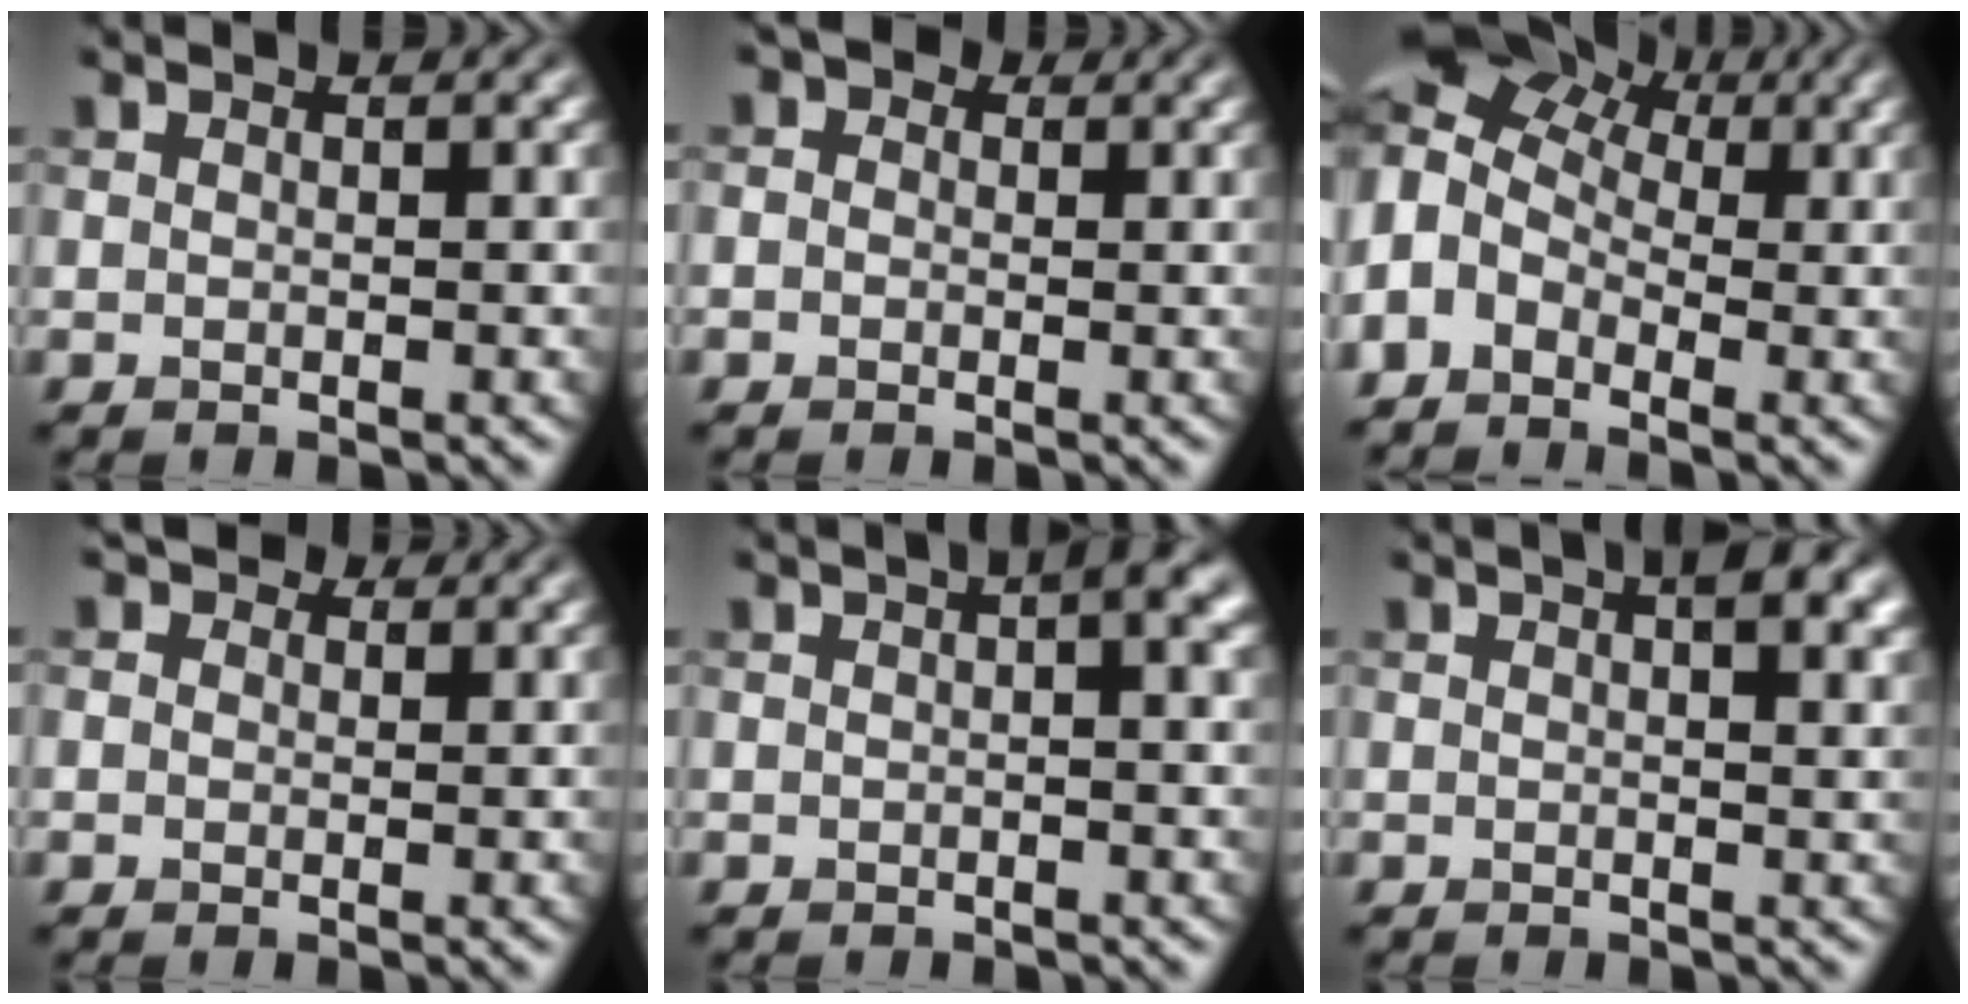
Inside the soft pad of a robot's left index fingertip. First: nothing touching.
{"total": 2.4, "force": [0.7, 2.0, 1.2], "torque": [-0.013, 0.007, -0.019]}
{"total": 8.9, "force": [1.5, 6.6, 5.7], "torque": [-0.117, 0.031, 0.012]}
{"total": 2.5, "force": [1.3, 1.8, 1.1], "torque": [-0.025, -0.001, 0.003]}
{"total": 3.0, "force": [0.9, 0.5, 2.8], "torque": [-0.038, 0.009, 0.009]}
{"total": 4.5, "force": [2.1, 1.5, 3.7], "torque": [-0.044, 0.009, 0.022]}